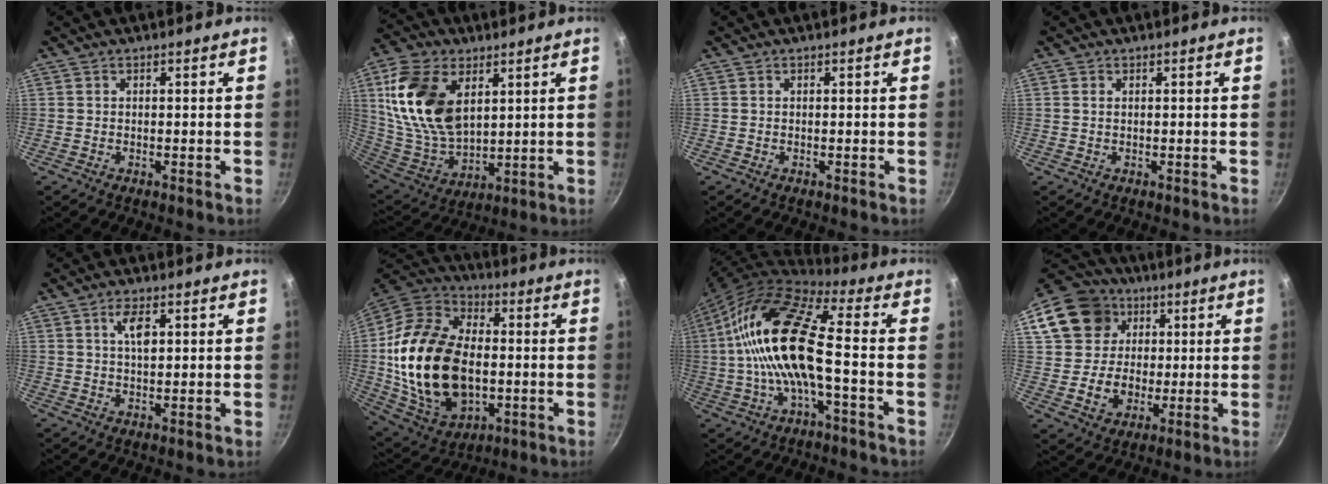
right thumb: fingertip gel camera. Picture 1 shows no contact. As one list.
[{"total": 19.3, "force": [6.2, 11.7, 14.0], "torque": [-0.253, -0.027, 0.132]}, {"total": 0.0}, {"total": 0.7, "force": [0.2, 0.4, 0.5], "torque": [-0.011, 0.000, 0.004]}, {"total": 4.4, "force": [1.6, 1.8, 3.7], "torque": [-0.060, -0.004, 0.028]}, {"total": 26.7, "force": [-1.3, 17.2, 20.3], "torque": [-0.375, 0.013, -0.015]}, {"total": 17.6, "force": [-1.3, 5.8, 16.5], "torque": [-0.320, 0.037, -0.037]}, {"total": 19.1, "force": [4.1, 16.7, 8.2], "torque": [-0.136, 0.031, 0.084]}]